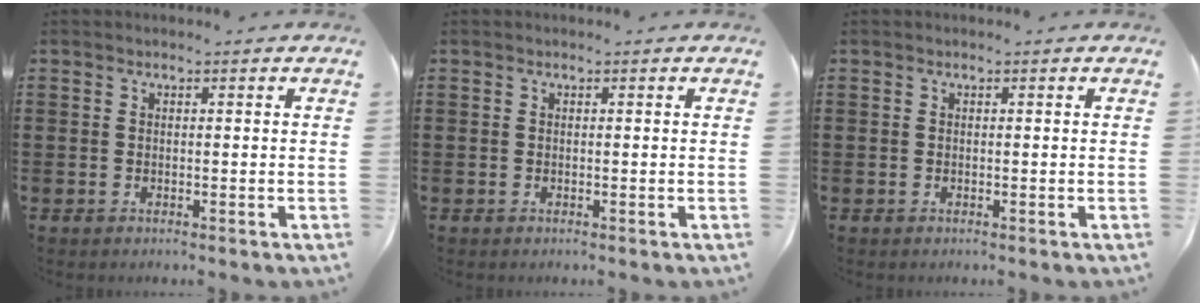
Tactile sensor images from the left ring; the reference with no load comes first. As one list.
[{"total": 0.0}, {"total": 0.0}]